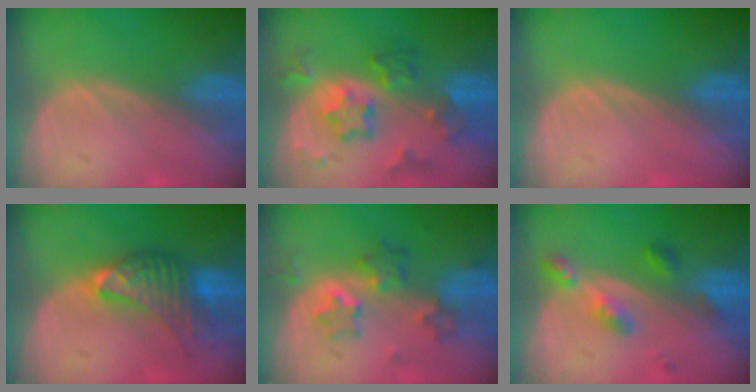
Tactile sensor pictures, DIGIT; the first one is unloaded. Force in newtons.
{"total": 8.1, "press": 7.0, "slide": 4.0}
{"total": 0.0}
{"total": 7.0, "press": 7.0, "slide": 0.6}
{"total": 6.1, "press": 5.8, "slide": 1.8}
{"total": 4.6, "press": 4.4, "slide": 1.5}